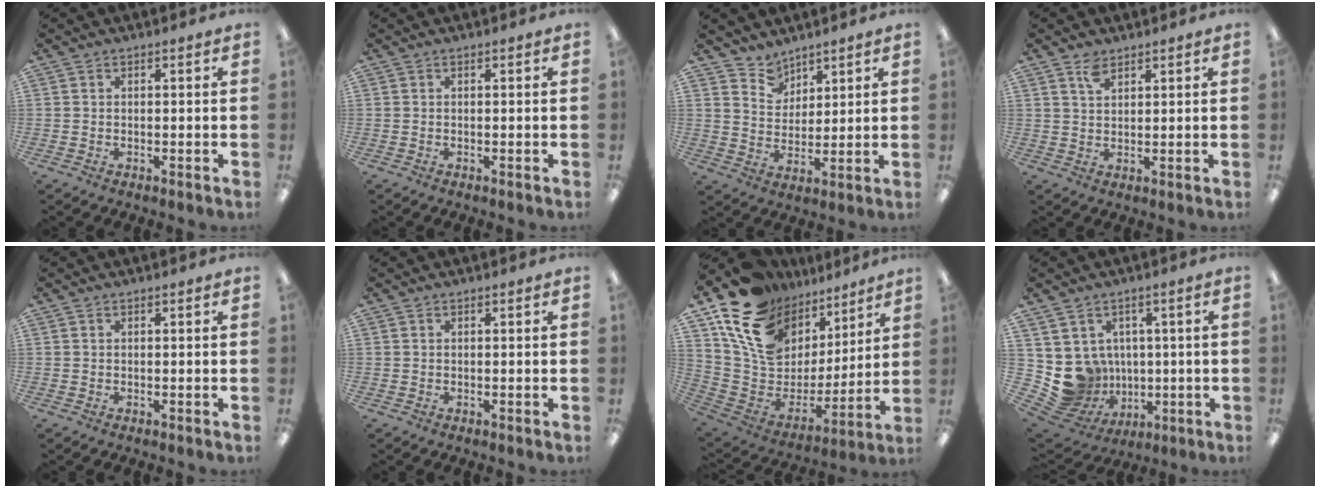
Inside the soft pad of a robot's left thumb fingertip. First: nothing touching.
{"total": 0.0}
{"total": 6.5, "force": [5.3, 3.7, -0.4], "torque": [-0.006, -0.038, 0.101]}
{"total": 3.4, "force": [2.6, 1.6, 1.5], "torque": [-0.028, -0.005, 0.047]}
{"total": 0.0}
{"total": 0.0}
{"total": 19.1, "force": [10.7, 13.3, 8.6], "torque": [-0.162, -0.061, 0.207]}
{"total": 9.6, "force": [0.2, 9.4, 2.0], "torque": [-0.080, -0.019, 0.020]}